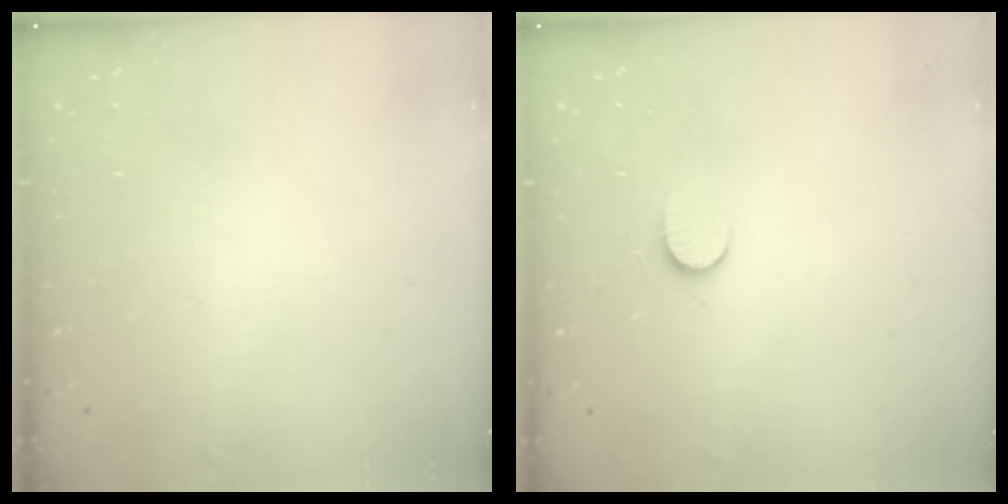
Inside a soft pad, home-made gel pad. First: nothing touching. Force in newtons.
{"total": 5.7, "press": 5.7, "slide": 0.5}